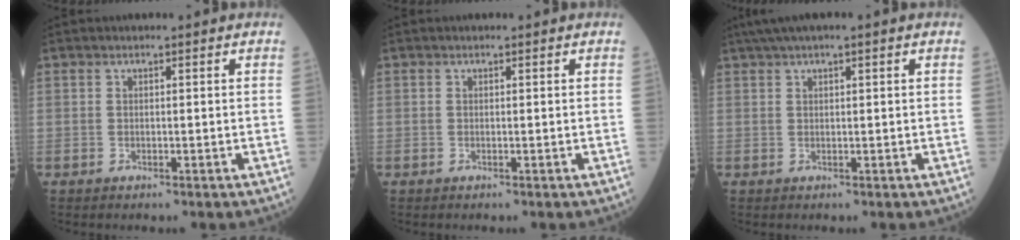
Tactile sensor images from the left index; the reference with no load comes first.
{"total": 0.0}
{"total": 4.2, "force": [2.6, 0.0, 3.2], "torque": [-0.063, 0.028, 0.048]}